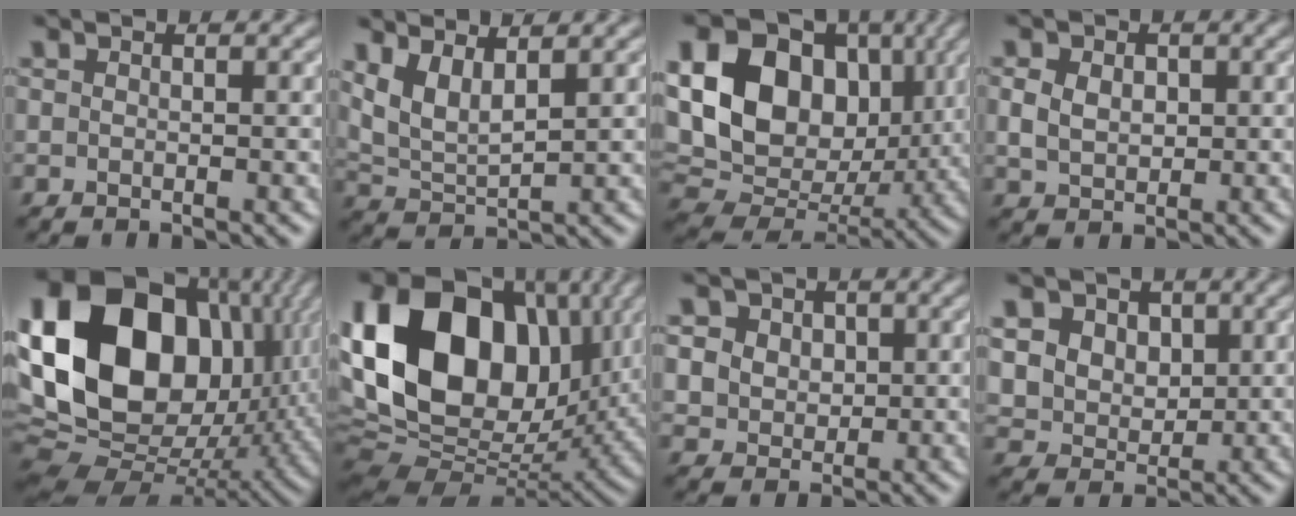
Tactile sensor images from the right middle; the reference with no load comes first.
{"total": 3.2, "force": [2.0, 1.1, 2.3], "torque": [-0.058, -0.005, 0.046]}
{"total": 16.9, "force": [3.7, 12.7, 10.5], "torque": [-0.207, 0.018, 0.073]}
{"total": 2.5, "force": [0.4, 2.0, 1.5], "torque": [-0.038, 0.003, 0.011]}
{"total": 20.6, "force": [4.9, 14.8, 13.5], "torque": [-0.314, 0.009, 0.104]}
{"total": 18.3, "force": [4.2, 12.5, 12.7], "torque": [-0.265, 0.036, 0.059]}
{"total": 5.8, "force": [2.4, 4.7, 2.4], "torque": [-0.045, 0.020, 0.030]}
{"total": 8.4, "force": [3.5, 6.8, 3.6], "torque": [-0.088, 0.021, 0.054]}